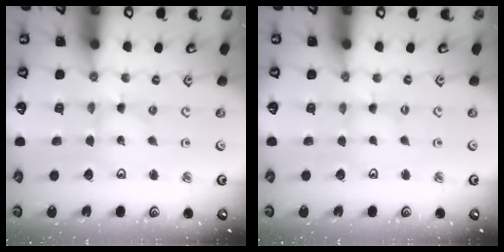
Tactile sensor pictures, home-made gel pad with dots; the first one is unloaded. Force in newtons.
{"total": 1.0, "press": 1.0, "slide": 0.2}